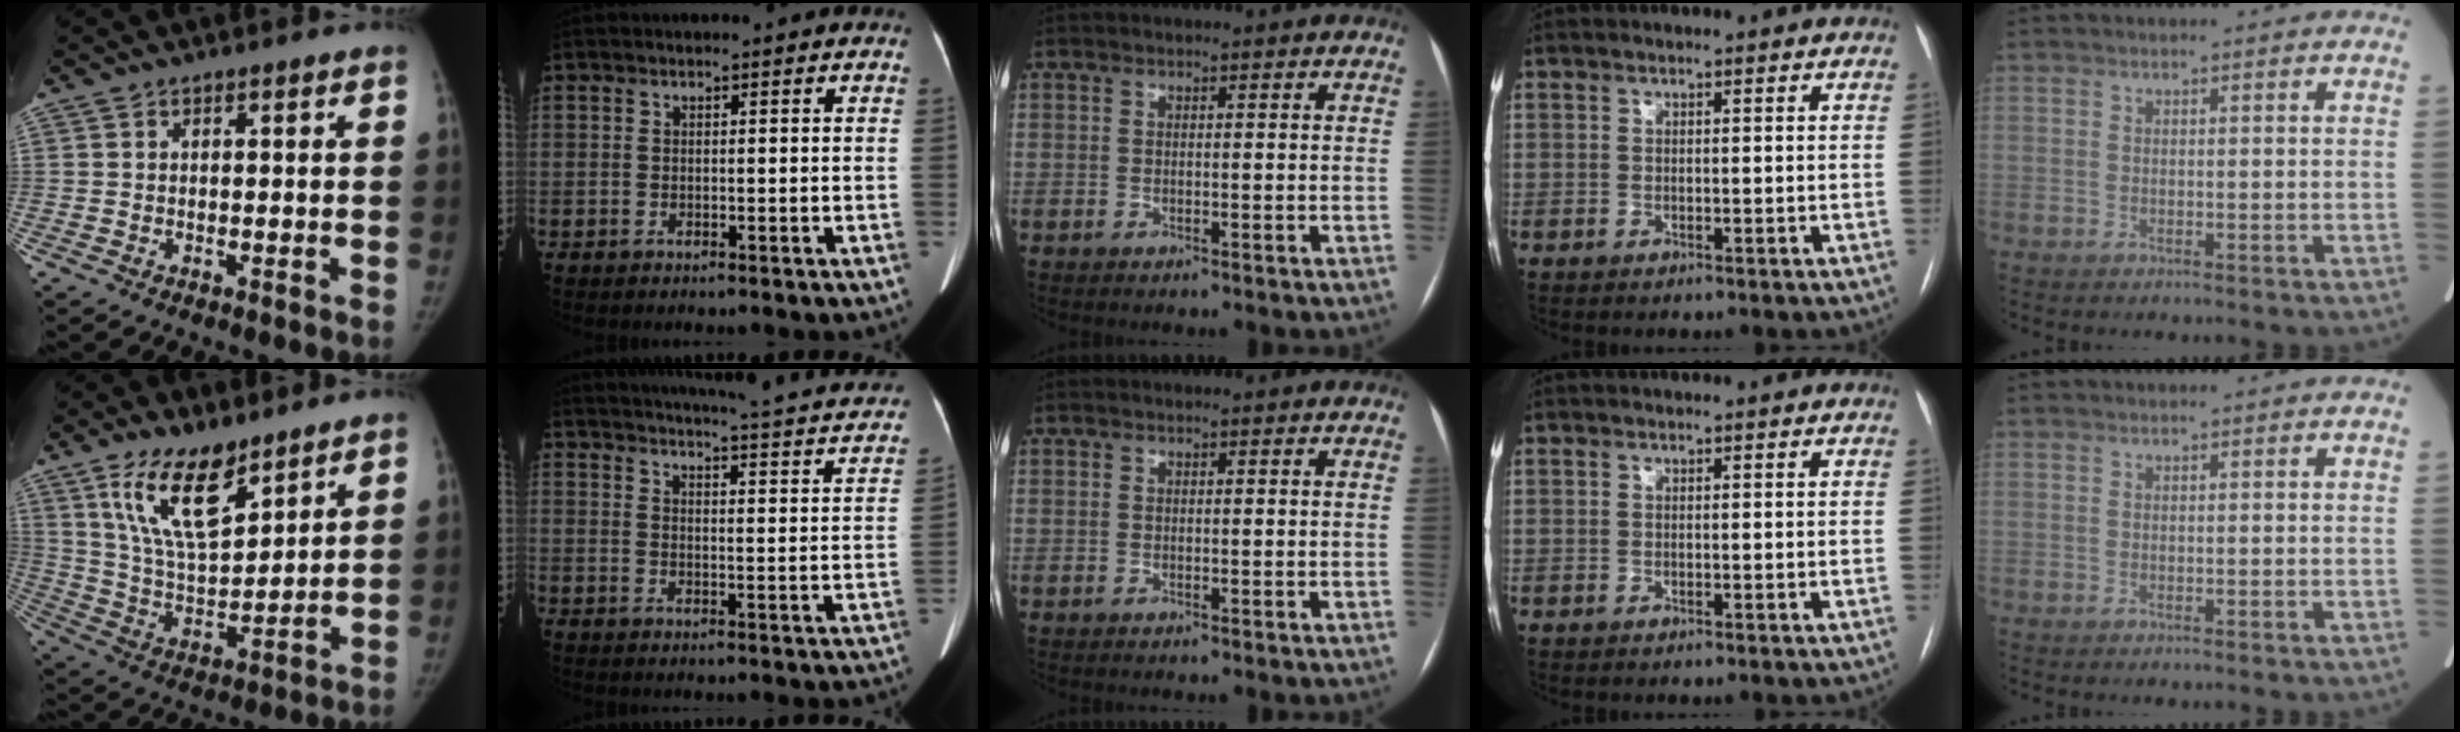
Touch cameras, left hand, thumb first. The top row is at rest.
{"thumb": {"total": 14.9, "force": [9.5, 6.1, 9.6], "torque": [-0.143, -0.057, 0.187]}, "index": {"total": 27.0, "force": [25.1, 2.5, 9.6], "torque": [-0.146, -0.060, 0.294]}}